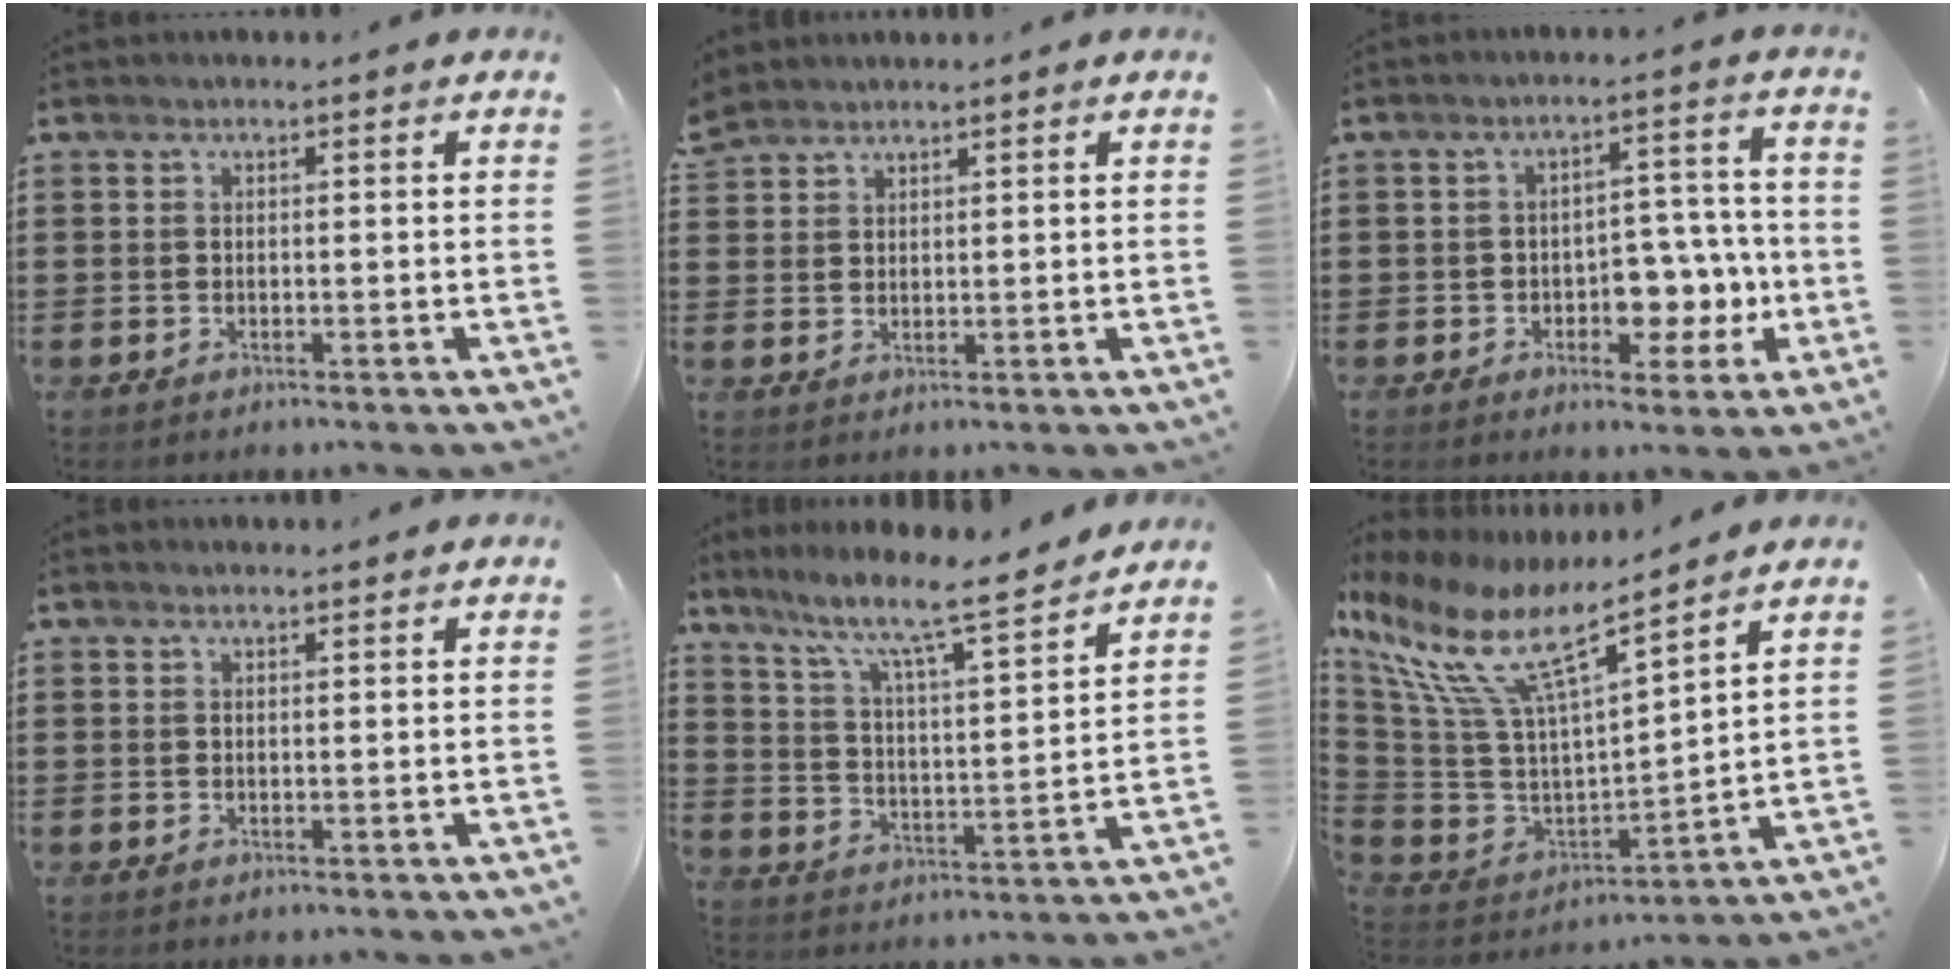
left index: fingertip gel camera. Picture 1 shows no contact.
{"total": 2.5, "force": [2.4, 0.8, 0.0], "torque": [-0.006, 0.001, 0.048]}
{"total": 6.1, "force": [-1.7, 4.3, 4.1], "torque": [-0.062, 0.008, -0.034]}
{"total": 0.5, "force": [0.4, 0.0, 0.3], "torque": [-0.007, -0.001, 0.009]}
{"total": 8.9, "force": [7.5, 0.3, 4.8], "torque": [-0.115, -0.055, 0.118]}
{"total": 12.4, "force": [7.5, 3.7, 9.2], "torque": [-0.219, -0.049, 0.125]}